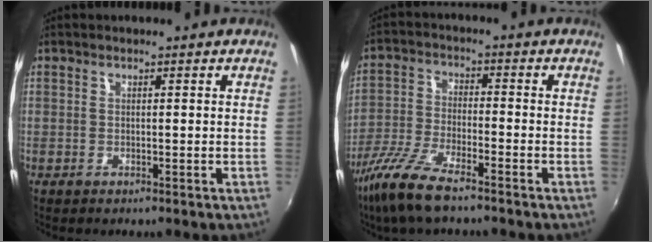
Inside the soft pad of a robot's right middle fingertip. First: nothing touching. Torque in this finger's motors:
{"motor_torque": [1.19, -0.95, 0.17, 0.13]}